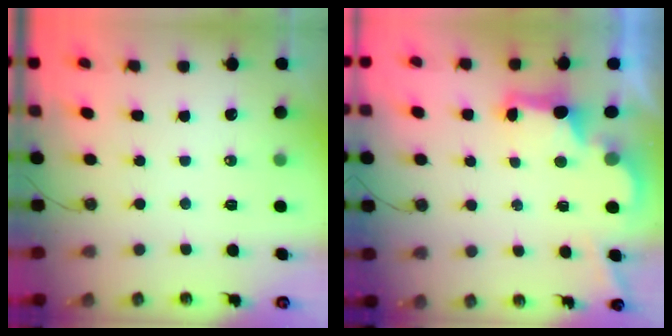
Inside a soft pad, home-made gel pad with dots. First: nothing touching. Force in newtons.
{"total": 2.9, "press": 2.8, "slide": 0.9}